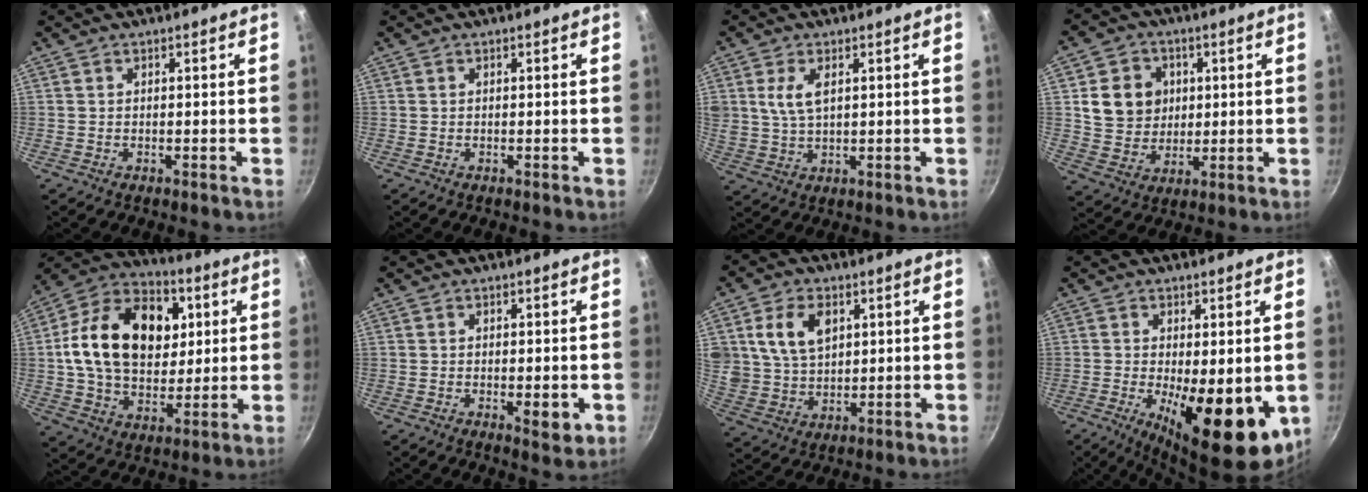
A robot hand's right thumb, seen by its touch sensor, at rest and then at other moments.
{"total": 0.0}
{"total": 5.8, "force": [1.8, 3.2, 4.5], "torque": [-0.086, -0.008, 0.039]}
{"total": 10.5, "force": [2.1, 9.2, 4.6], "torque": [-0.053, -0.002, 0.040]}
{"total": 23.7, "force": [5.0, 16.5, 16.2], "torque": [-0.244, 0.010, 0.076]}
{"total": 3.6, "force": [-0.7, 1.4, 3.2], "torque": [-0.042, -0.008, -0.007]}
{"total": 11.2, "force": [3.9, 7.9, 6.9], "torque": [-0.111, -0.015, 0.079]}
{"total": 14.4, "force": [-2.8, 5.3, 13.1], "torque": [-0.170, -0.015, -0.028]}